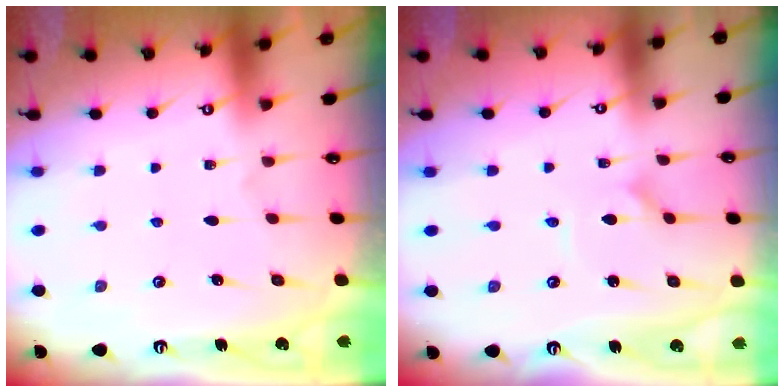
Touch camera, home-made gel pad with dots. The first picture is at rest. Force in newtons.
{"total": 1.0, "press": 1.0, "slide": 0.0}